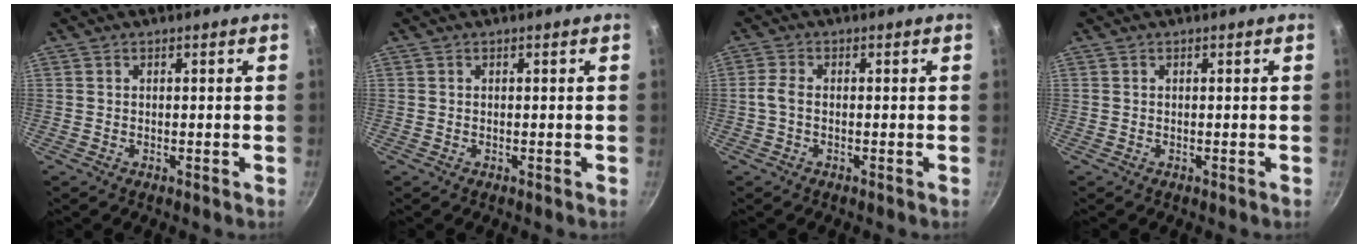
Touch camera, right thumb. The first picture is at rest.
{"total": 0.0}
{"total": 2.5, "force": [-0.6, 1.3, 2.1], "torque": [-0.052, 0.011, -0.018]}
{"total": 0.0}